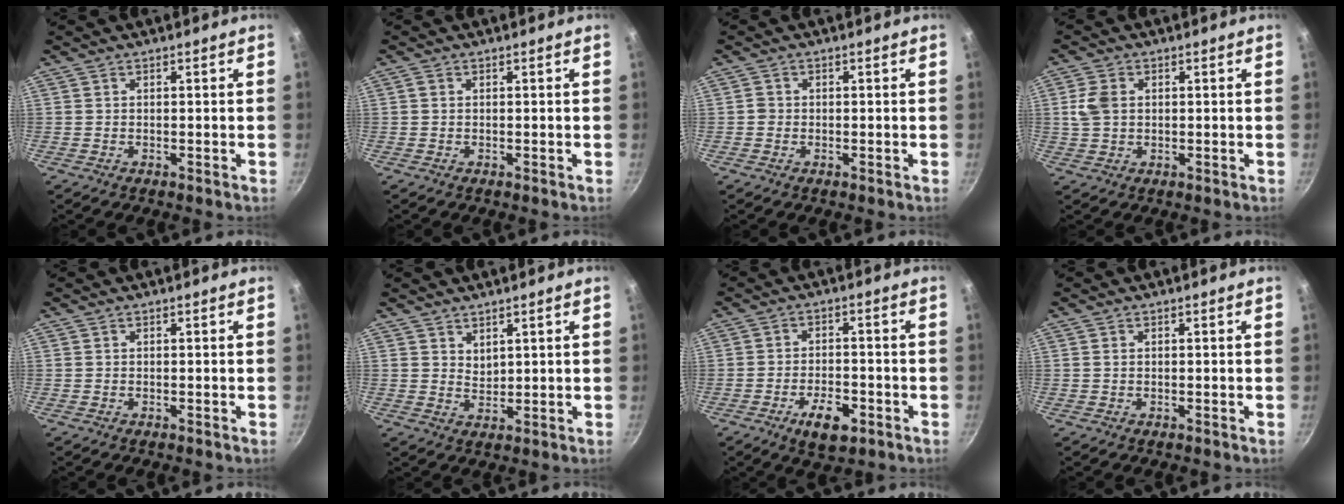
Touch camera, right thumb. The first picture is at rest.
{"total": 0.6, "force": [0.1, 0.5, 0.3], "torque": [-0.006, 0.003, 0.001]}
{"total": 1.2, "force": [-0.4, 1.1, 0.3], "torque": [-0.001, 0.003, -0.008]}
{"total": 4.7, "force": [0.7, 3.5, 3.0], "torque": [-0.056, 0.004, 0.011]}
{"total": 0.0}
{"total": 2.6, "force": [1.9, 1.3, 1.1], "torque": [-0.013, -0.011, 0.039]}
{"total": 7.2, "force": [-3.5, 3.4, 5.2], "torque": [-0.072, 0.015, -0.052]}
{"total": 0.6, "force": [0.1, 0.4, 0.4], "torque": [-0.006, 0.003, 0.002]}